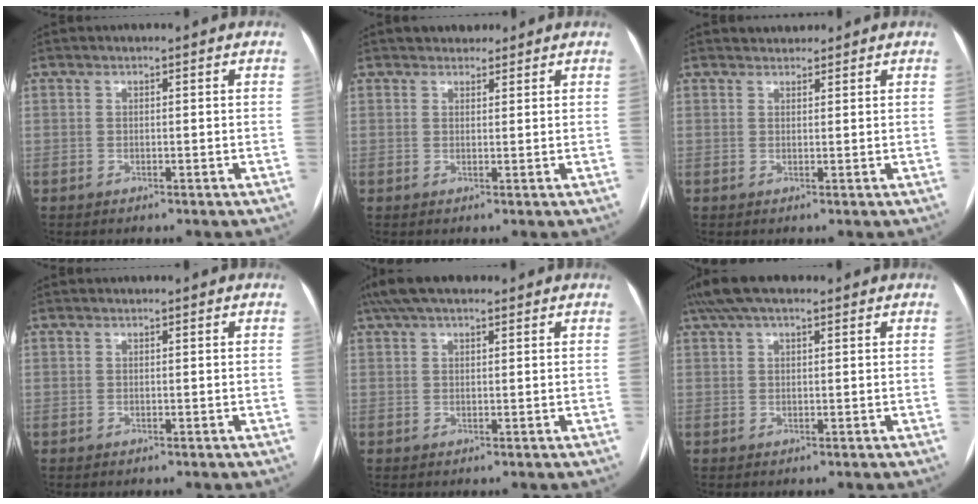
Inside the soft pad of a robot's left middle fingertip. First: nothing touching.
{"total": 2.9, "force": [2.5, 1.4, 0.4], "torque": [0.001, 0.011, 0.036]}
{"total": 1.8, "force": [1.7, 0.6, 0.0], "torque": [-0.001, 0.013, 0.028]}
{"total": 0.0}
{"total": 6.7, "force": [5.0, 2.1, 3.8], "torque": [-0.071, 0.042, 0.090]}
{"total": 6.4, "force": [4.5, 2.1, 4.0], "torque": [-0.079, 0.043, 0.083]}